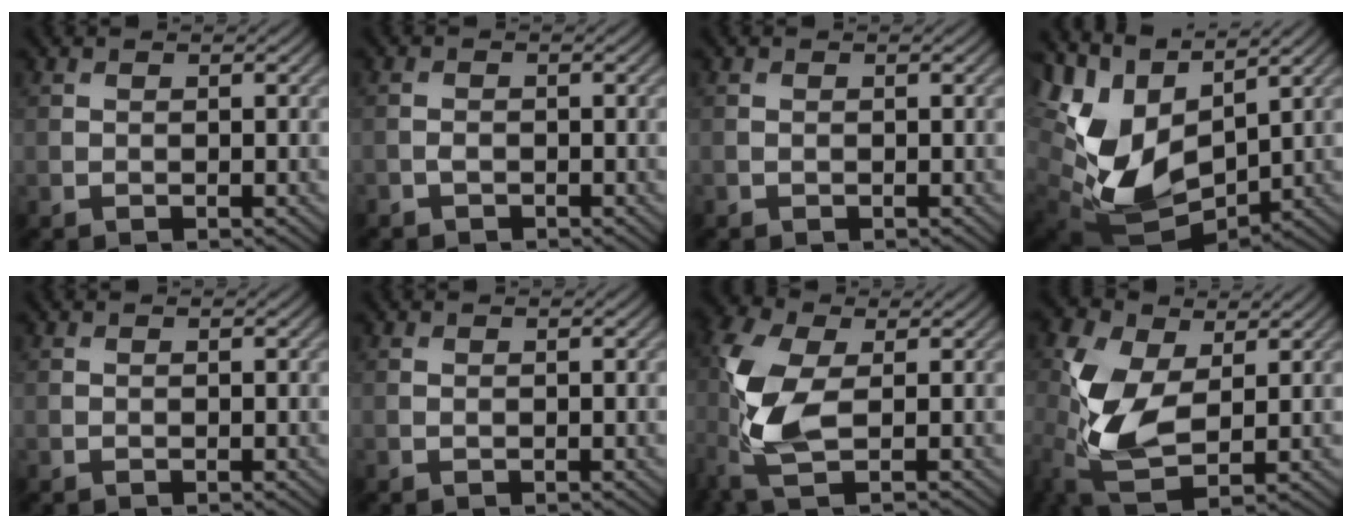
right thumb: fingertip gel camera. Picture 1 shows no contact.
{"total": 1.1, "force": [-0.7, 0.8, 0.5], "torque": [-0.009, 0.001, -0.016]}
{"total": 0.5, "force": [-0.1, 0.4, 0.3], "torque": [-0.006, -0.003, -0.002]}
{"total": 13.4, "force": [2.7, 8.3, 10.1], "torque": [-0.248, -0.014, 0.059]}
{"total": 0.0}
{"total": 0.0}
{"total": 8.4, "force": [-0.8, 3.6, 7.5], "torque": [-0.194, -0.001, -0.026]}
{"total": 11.0, "force": [0.0, 6.4, 9.0], "torque": [-0.244, 0.002, -0.004]}